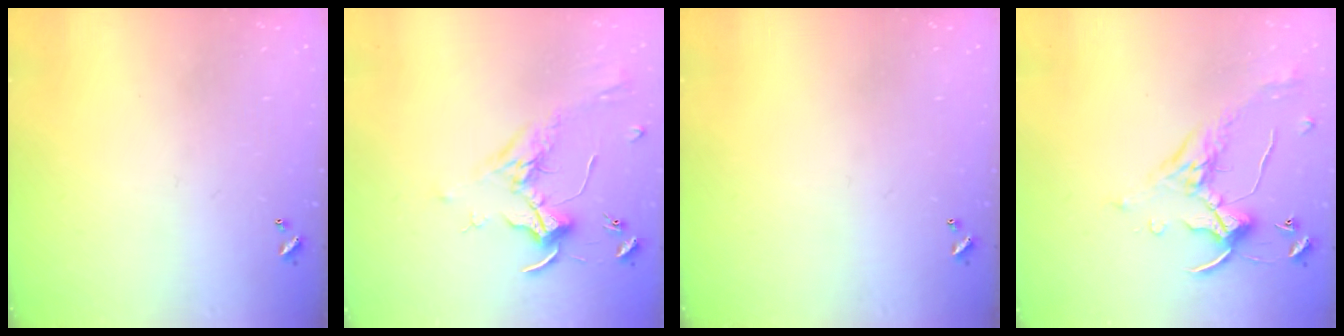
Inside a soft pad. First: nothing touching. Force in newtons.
{"total": 1.8, "press": 1.7, "slide": 0.7}
{"total": 0.0}
{"total": 1.6, "press": 1.2, "slide": 1.1}